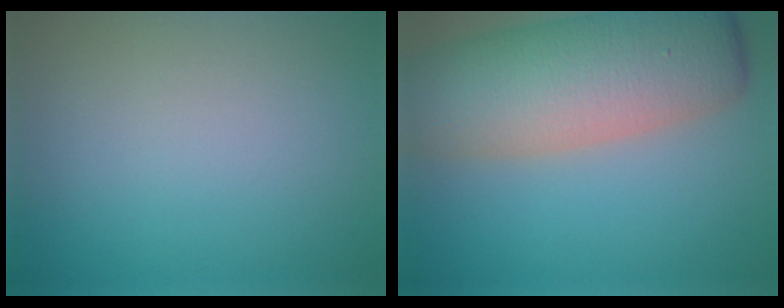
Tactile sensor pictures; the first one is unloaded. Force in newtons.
{"total": 11.7, "press": 11.7, "slide": 0.5}